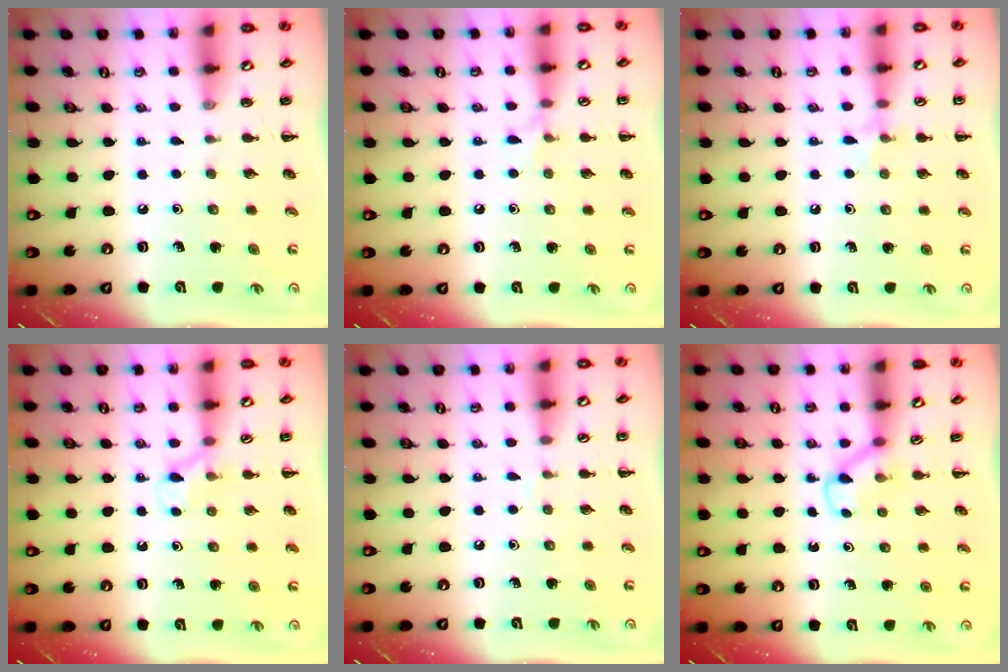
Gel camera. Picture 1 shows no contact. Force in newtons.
{"total": 4.6, "press": 4.2, "slide": 1.7}
{"total": 5.4, "press": 5.1, "slide": 1.8}
{"total": 3.7, "press": 3.4, "slide": 1.5}
{"total": 3.0, "press": 2.8, "slide": 1.0}
{"total": 2.9, "press": 2.7, "slide": 1.2}